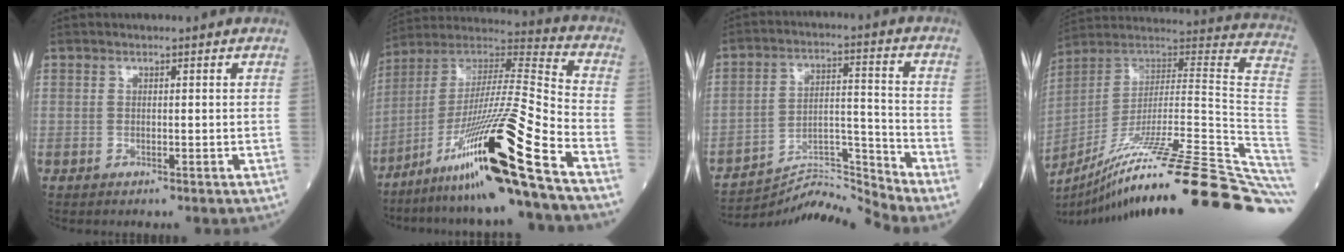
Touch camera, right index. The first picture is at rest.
{"total": 23.1, "force": [-13.2, -1.7, 18.9], "torque": [-0.345, -0.028, -0.244]}
{"total": 10.7, "force": [-10.3, -3.1, -0.2], "torque": [0.003, 0.043, -0.180]}
{"total": 38.5, "force": [-28.1, -0.3, 26.3], "torque": [-0.268, -0.031, -0.417]}